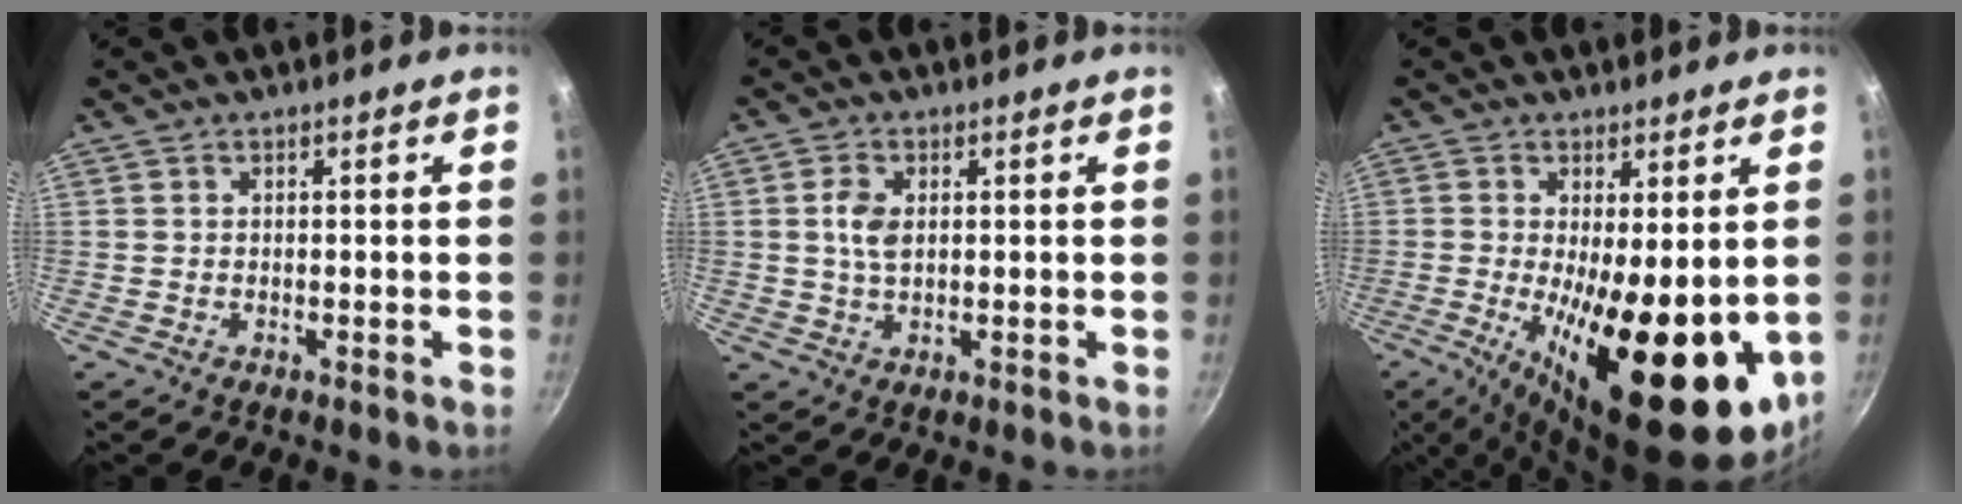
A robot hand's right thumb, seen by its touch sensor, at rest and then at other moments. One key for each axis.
{"total": 4.5, "fx": 0.8, "fy": 2.7, "fz": 3.5, "tx": -0.064, "ty": 0.002, "tz": 0.014}
{"total": 21.1, "fx": -2.5, "fy": 7.9, "fz": 19.4, "tx": -0.267, "ty": -0.031, "tz": -0.023}